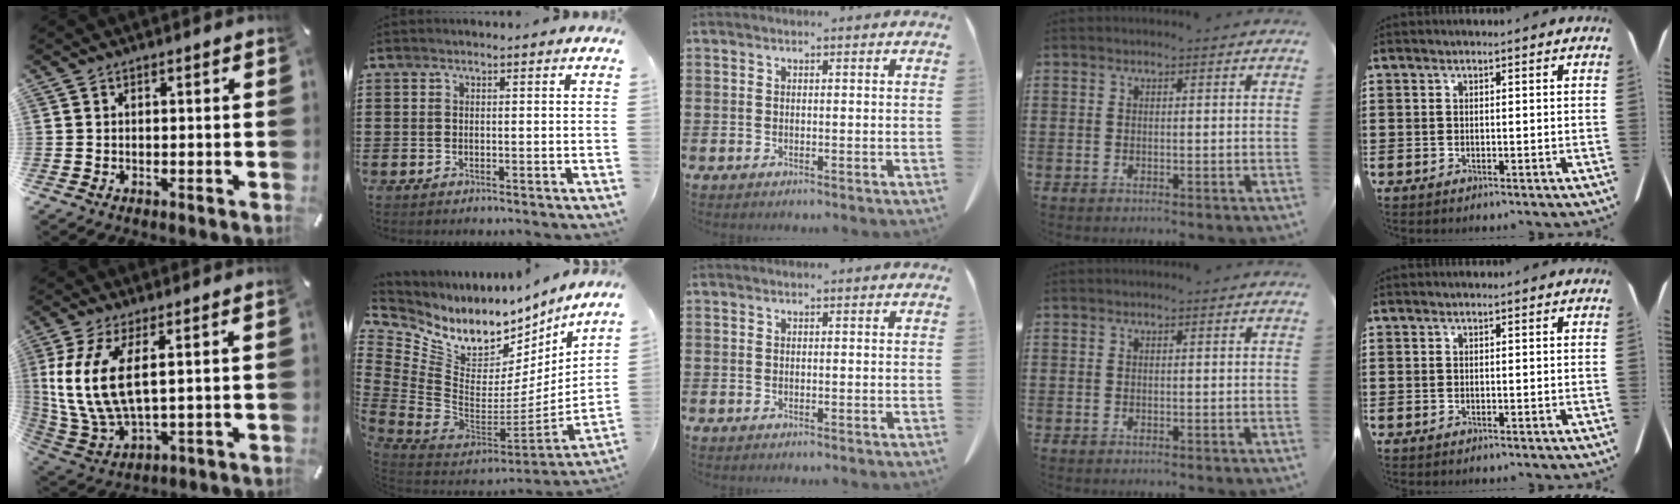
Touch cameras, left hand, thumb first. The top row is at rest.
{"thumb": {"total": 12.9, "force": [3.3, 5.5, 11.2], "torque": [-0.267, -0.016, 0.060]}, "index": {"total": 8.1, "force": [6.2, 4.4, 2.6], "torque": [-0.086, -0.085, 0.107]}}